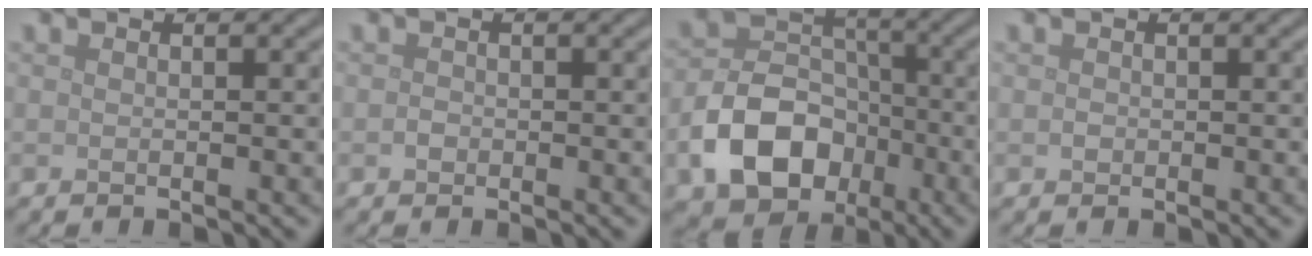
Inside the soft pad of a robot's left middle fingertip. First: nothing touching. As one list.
[{"total": 0.8, "force": [-0.3, 0.7, 0.3], "torque": [-0.007, -0.001, -0.009]}, {"total": 8.8, "force": [-3.5, 6.4, 4.9], "torque": [-0.089, -0.006, -0.066]}, {"total": 0.6, "force": [-0.1, 0.5, 0.2], "torque": [-0.004, -0.002, -0.003]}]